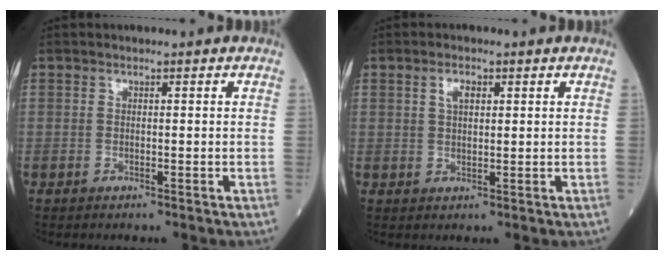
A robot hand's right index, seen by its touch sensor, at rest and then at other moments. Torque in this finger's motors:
{"motor_torque": [0.20, 0.17, -0.01, 0.00]}